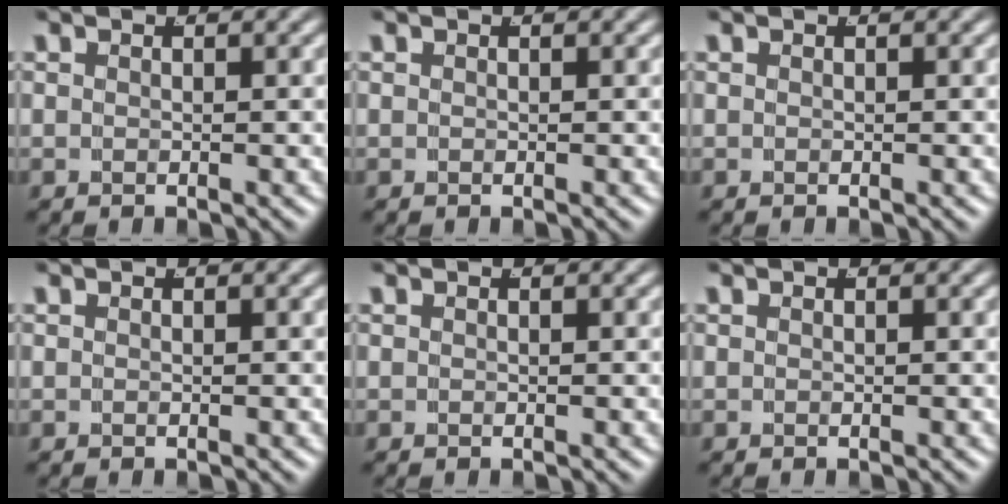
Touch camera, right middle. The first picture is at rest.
{"total": 0.0}
{"total": 0.0}
{"total": 0.0}
{"total": 0.0}
{"total": 0.0}